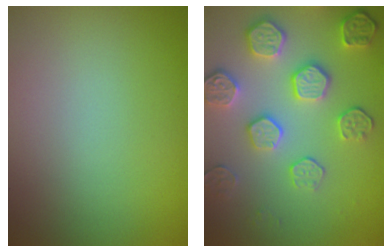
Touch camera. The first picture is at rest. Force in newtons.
{"total": 5.2, "press": 4.5, "slide": 2.6}